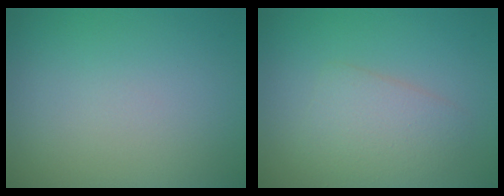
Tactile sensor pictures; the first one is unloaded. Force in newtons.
{"total": 3.2, "press": 3.2, "slide": 0.1}